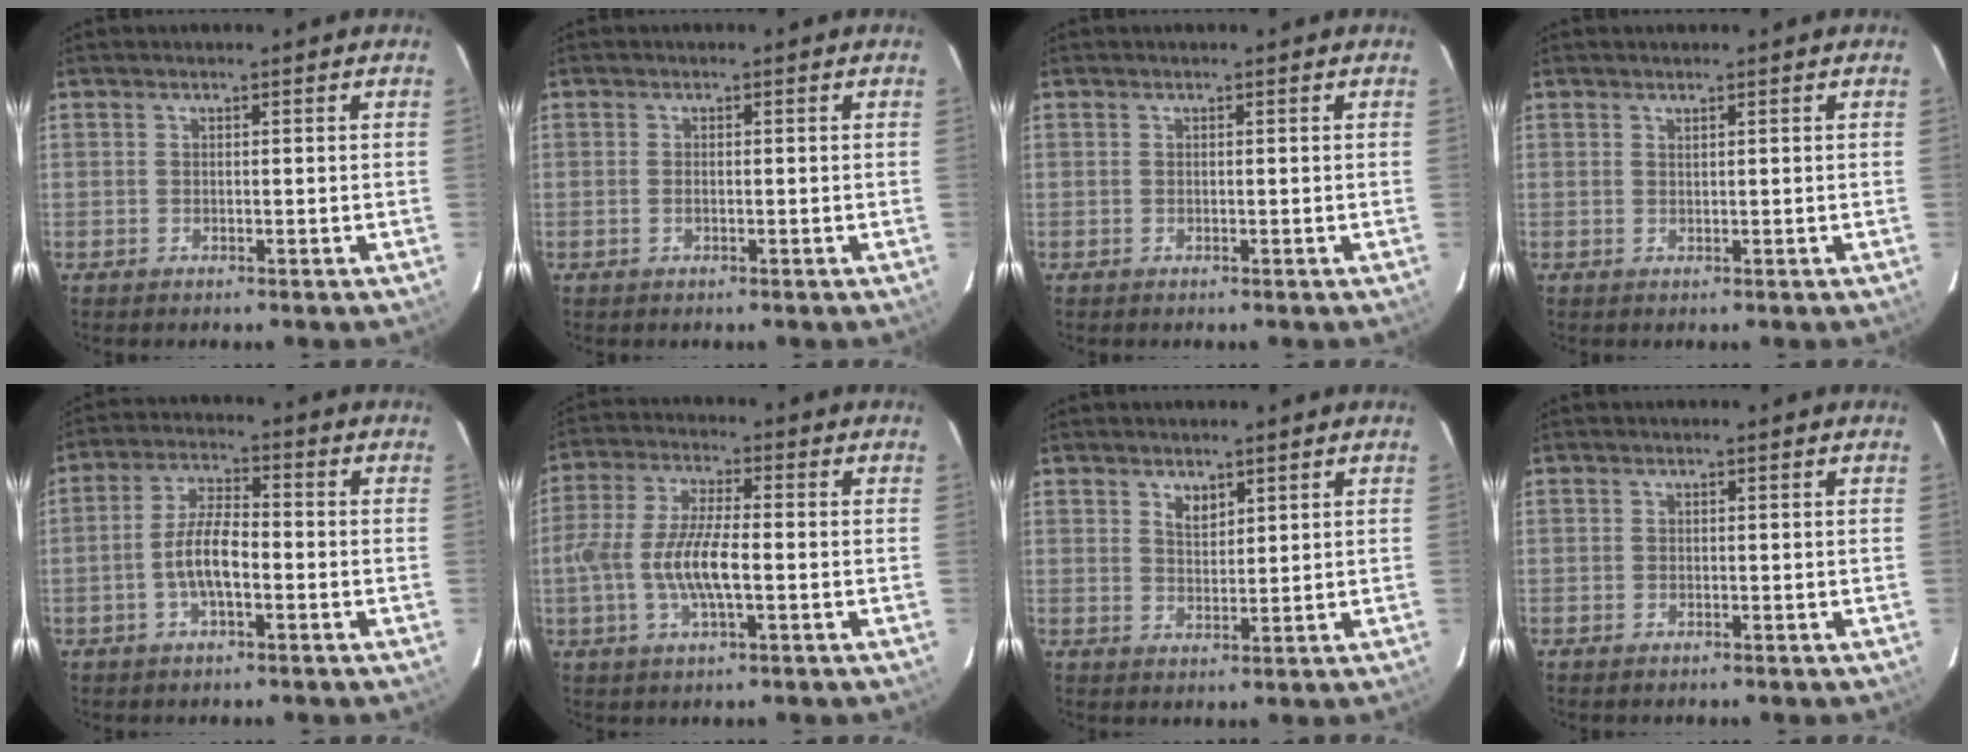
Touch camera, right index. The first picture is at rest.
{"total": 0.7, "force": [-0.2, 0.4, 0.6], "torque": [-0.012, 0.000, -0.005]}
{"total": 0.0}
{"total": 0.5, "force": [0.5, -0.1, 0.2], "torque": [-0.006, -0.003, 0.008]}
{"total": 7.0, "force": [-2.2, 2.3, 6.3], "torque": [-0.128, 0.010, -0.040]}
{"total": 10.5, "force": [-2.2, 3.1, 9.7], "torque": [-0.201, 0.000, -0.044]}
{"total": 3.0, "force": [1.9, 1.6, 1.6], "torque": [-0.024, 0.001, 0.034]}
{"total": 0.5, "force": [-0.4, 0.4, 0.1], "torque": [-0.001, -0.001, -0.007]}